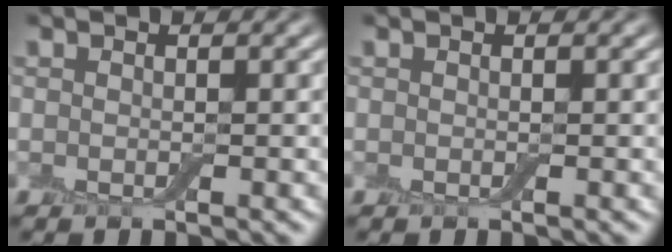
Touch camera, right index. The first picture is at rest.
{"total": 0.0}